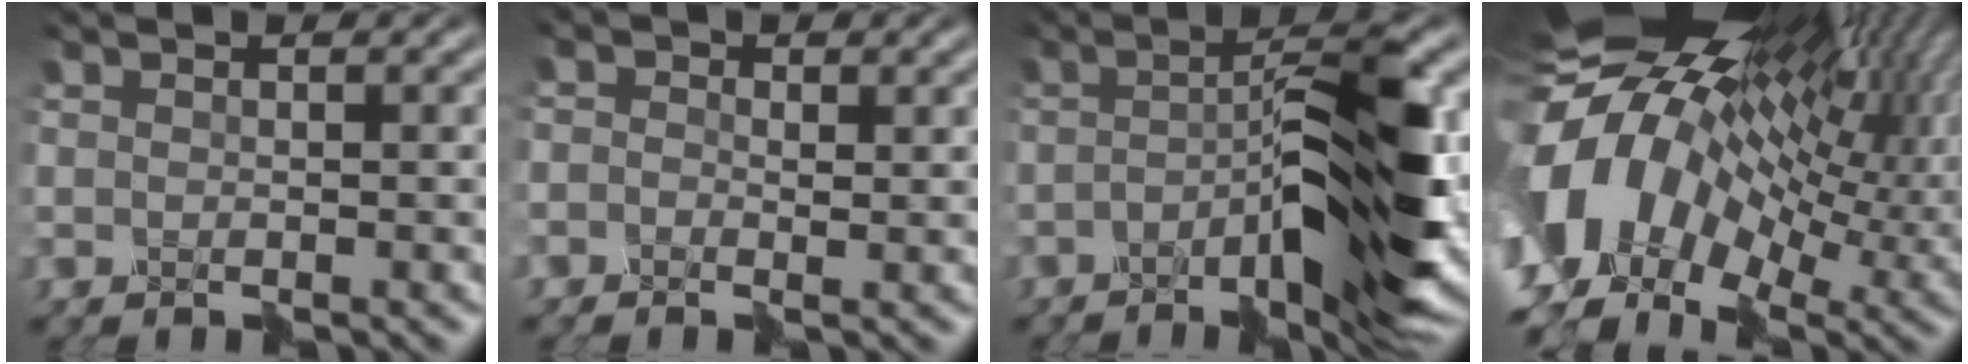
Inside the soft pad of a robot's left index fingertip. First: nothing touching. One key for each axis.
{"total": 1.3, "fx": -0.2, "fy": 1.3, "fz": 0.0, "tx": -0.004, "ty": 0.010, "tz": -0.011}
{"total": 10.5, "fx": -3.4, "fy": 2.3, "fz": 9.7, "tx": -0.144, "ty": 0.014, "tz": -0.055}
{"total": 17.2, "fx": 1.9, "fy": 10.8, "fz": 13.2, "tx": -0.257, "ty": -0.028, "tz": 0.060}